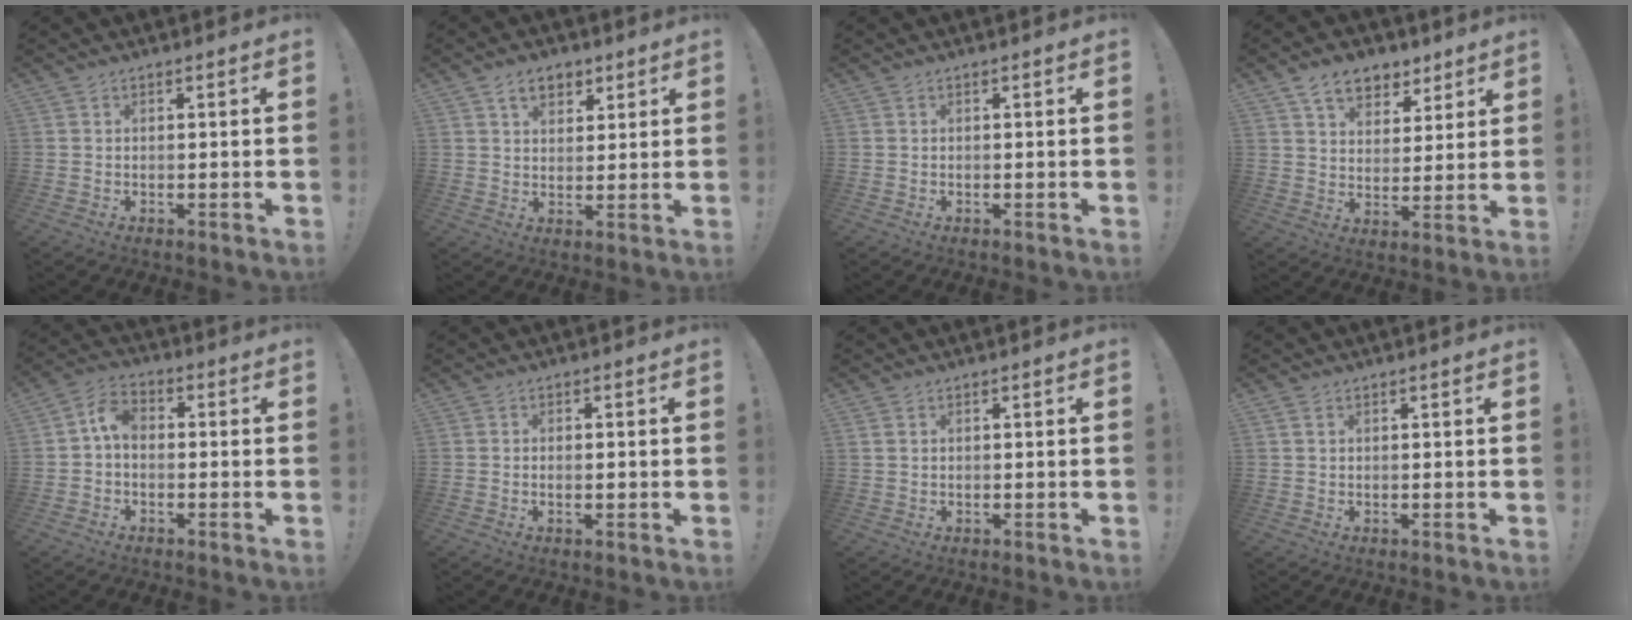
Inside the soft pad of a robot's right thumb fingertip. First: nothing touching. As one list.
[{"total": 6.9, "force": [3.8, 4.7, 3.4], "torque": [-0.042, -0.009, 0.068]}, {"total": 0.0}, {"total": 10.7, "force": [6.9, 6.9, 4.5], "torque": [-0.059, -0.035, 0.130]}, {"total": 5.8, "force": [-0.2, 3.8, 4.4], "torque": [-0.080, 0.013, -0.002]}, {"total": 1.1, "force": [-0.4, 0.2, 1.0], "torque": [-0.005, -0.005, -0.011]}, {"total": 1.0, "force": [0.7, 0.5, 0.5], "torque": [-0.013, 0.001, 0.013]}, {"total": 1.0, "force": [0.6, 0.5, 0.6], "torque": [-0.006, -0.003, 0.010]}]